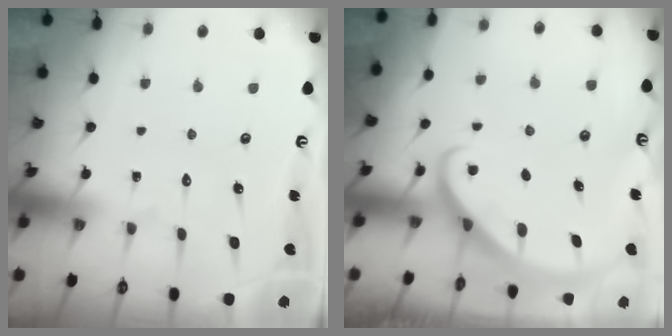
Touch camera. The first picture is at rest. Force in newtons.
{"total": 2.6, "press": 2.6, "slide": 0.1}